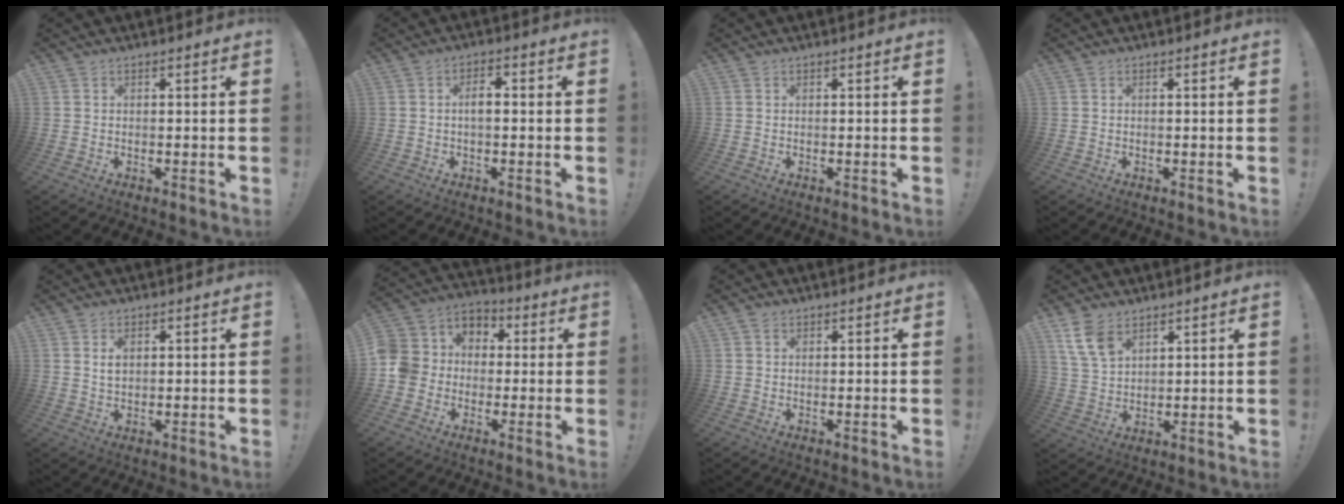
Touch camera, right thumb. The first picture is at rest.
{"total": 3.7, "force": [-0.1, 1.6, 3.3], "torque": [-0.055, 0.006, -0.005]}
{"total": 0.0}
{"total": 0.0}
{"total": 2.3, "force": [1.1, 1.4, 1.5], "torque": [-0.020, -0.002, 0.016]}
{"total": 9.0, "force": [-2.5, 8.3, 2.5], "torque": [-0.040, 0.013, -0.044]}
{"total": 0.8, "force": [0.5, 0.5, 0.3], "torque": [-0.005, 0.001, 0.009]}
{"total": 8.4, "force": [5.3, 4.6, 4.5], "torque": [-0.085, -0.020, 0.106]}